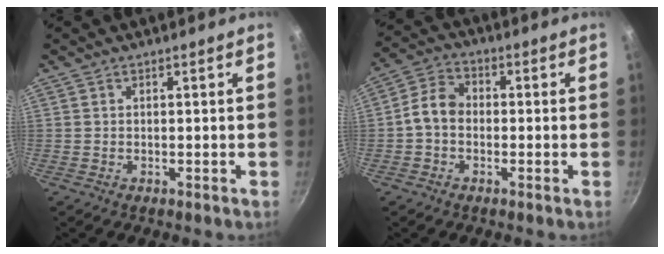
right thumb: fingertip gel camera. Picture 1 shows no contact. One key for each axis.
{"total": 5.9, "fx": -0.9, "fy": 4.5, "fz": 3.7, "tx": -0.056, "ty": 0.025, "tz": -0.032}